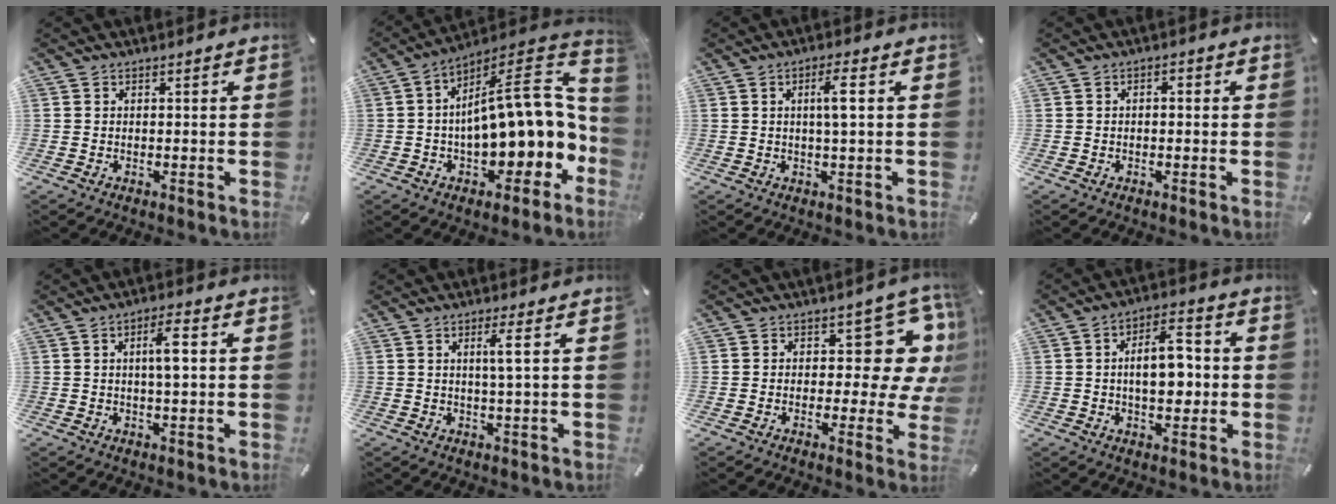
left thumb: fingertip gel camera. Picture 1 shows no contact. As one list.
[{"total": 17.8, "force": [-0.1, 10.3, 14.6], "torque": [-0.160, -0.028, 0.002]}, {"total": 5.1, "force": [0.6, 0.7, 5.0], "torque": [-0.088, 0.001, 0.004]}, {"total": 1.3, "force": [-0.4, 0.8, 0.9], "torque": [-0.019, 0.006, -0.010]}, {"total": 5.8, "force": [0.7, 1.4, 5.5], "torque": [-0.099, 0.005, 0.005]}, {"total": 4.3, "force": [0.9, 0.1, 4.2], "torque": [-0.073, -0.006, 0.008]}, {"total": 11.7, "force": [5.0, 6.5, 8.4], "torque": [-0.090, -0.053, 0.085]}, {"total": 10.7, "force": [-0.3, 6.3, 8.6], "torque": [-0.122, 0.004, -0.011]}]